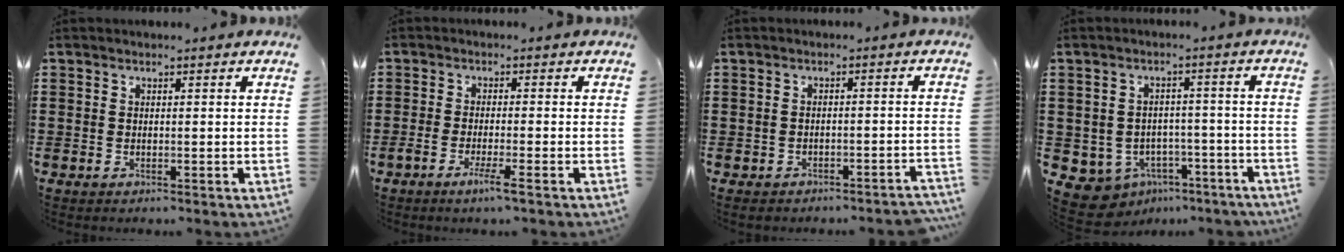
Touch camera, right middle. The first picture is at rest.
{"total": 3.3, "force": [-1.9, -0.1, 2.6], "torque": [-0.050, -0.008, -0.036]}
{"total": 1.7, "force": [-1.7, 0.4, 0.0], "torque": [-0.007, 0.003, -0.036]}
{"total": 5.5, "force": [-4.6, 2.9, 0.9], "torque": [-0.033, 0.016, -0.093]}